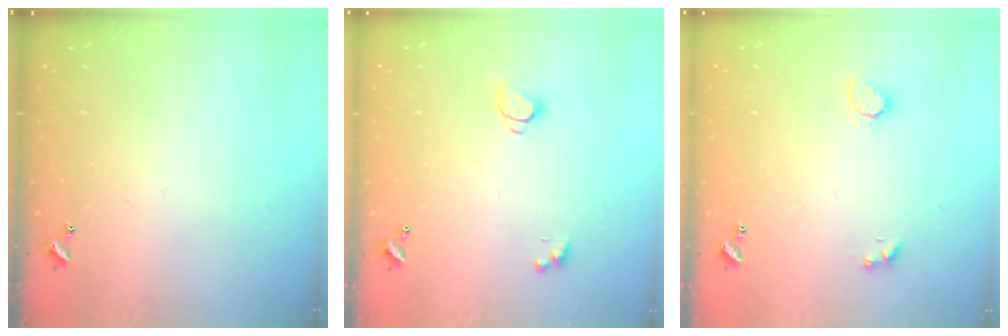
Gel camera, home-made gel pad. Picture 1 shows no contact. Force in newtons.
{"total": 1.6, "press": 1.5, "slide": 0.5}
{"total": 2.7, "press": 2.1, "slide": 1.6}